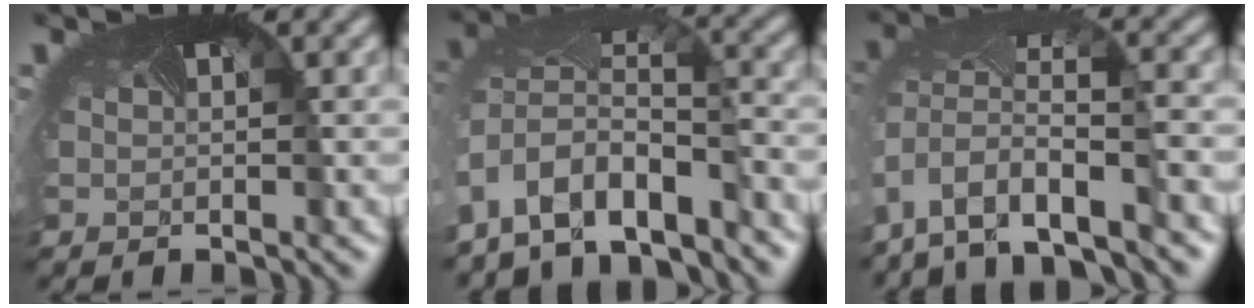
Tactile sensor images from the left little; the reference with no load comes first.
{"total": 8.3, "force": [-5.8, 3.5, 4.8], "torque": [-0.097, -0.019, -0.099]}
{"total": 9.3, "force": [-6.2, 3.8, 5.9], "torque": [-0.128, -0.018, -0.094]}